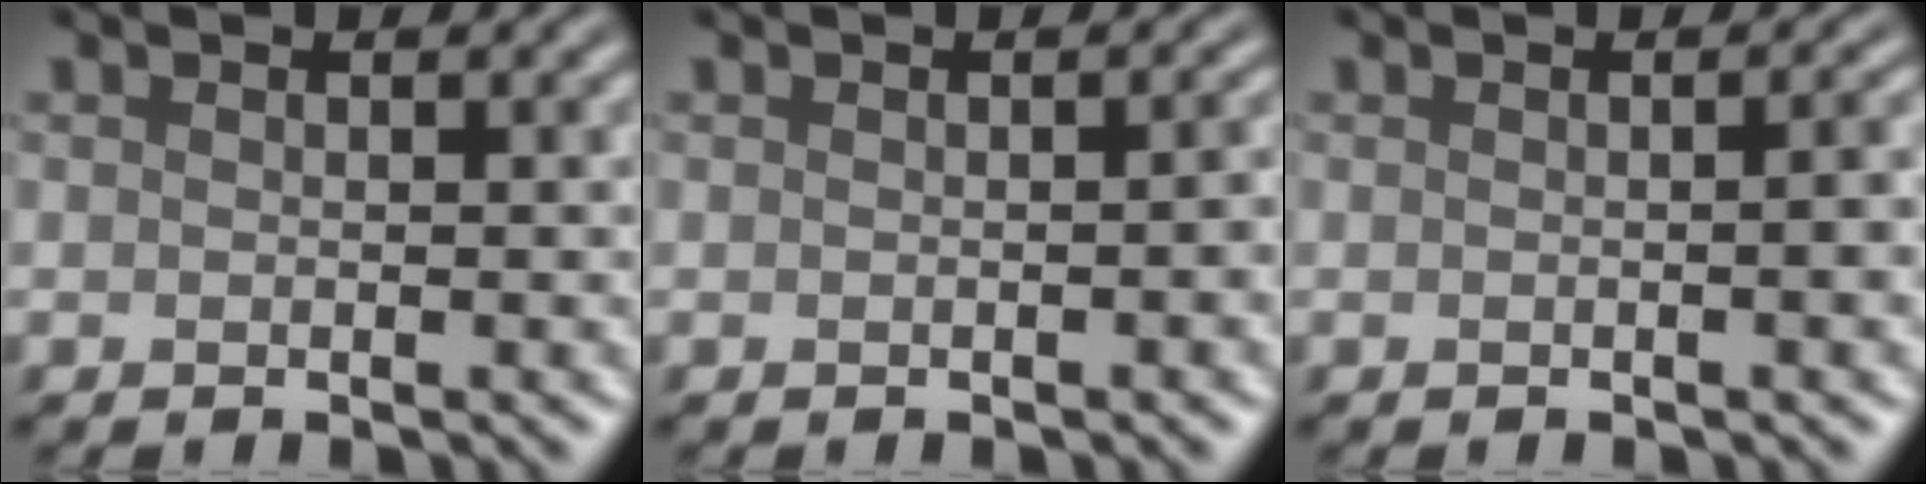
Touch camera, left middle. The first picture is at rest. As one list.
[{"total": 1.2, "force": [-0.3, 0.3, 1.1], "torque": [-0.013, 0.004, -0.002]}, {"total": 2.7, "force": [-0.1, 0.8, 2.6], "torque": [-0.021, 0.006, -0.002]}]